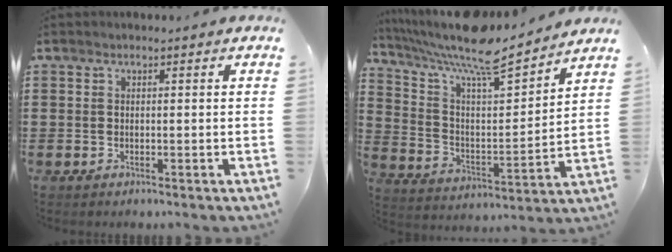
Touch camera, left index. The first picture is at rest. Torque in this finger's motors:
{"motor_torque": [0.76, -0.04, 1.05, 0.21]}